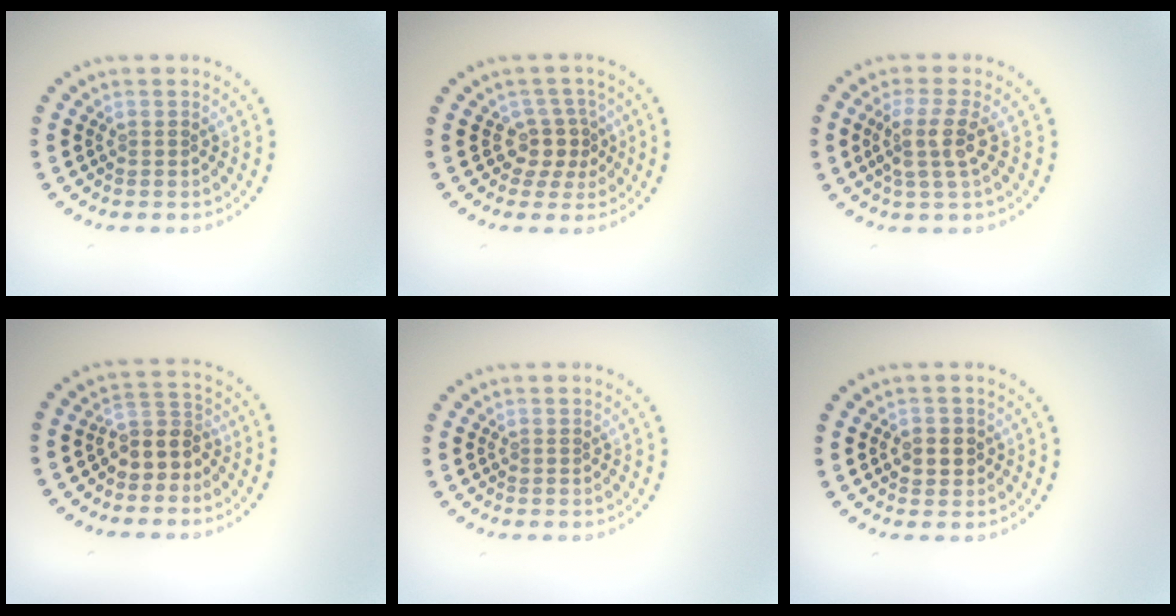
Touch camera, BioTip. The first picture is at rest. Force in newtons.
{"total": 2.5, "press": 1.8, "slide": 1.7}
{"total": 3.1, "press": 2.4, "slide": 1.9}
{"total": 3.2, "press": 2.6, "slide": 1.8}
{"total": 0.0}
{"total": 2.0, "press": 1.9, "slide": 0.5}